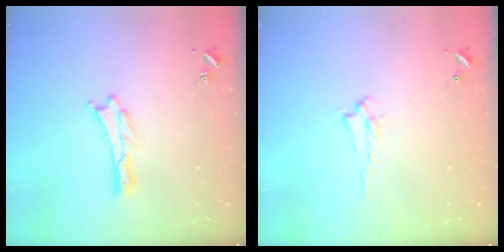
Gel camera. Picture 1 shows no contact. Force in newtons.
{"total": 1.3, "press": 1.3, "slide": 0.3}